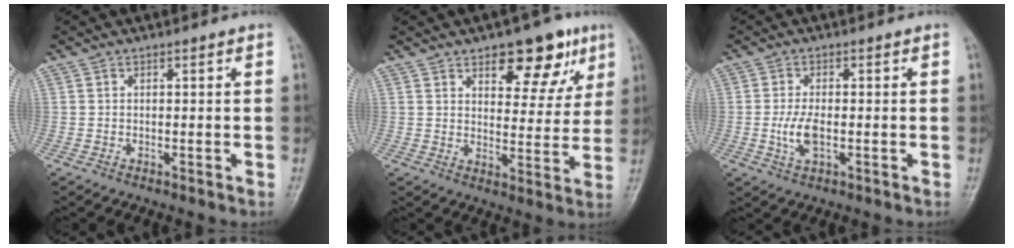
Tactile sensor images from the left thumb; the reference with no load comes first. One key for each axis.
{"total": 12.3, "fx": 7.0, "fy": 6.1, "fz": 8.0, "tx": -0.057, "ty": -0.031, "tz": 0.094}
{"total": 4.5, "fx": -0.9, "fy": 2.1, "fz": 3.9, "tx": -0.082, "ty": -0.001, "tz": -0.016}